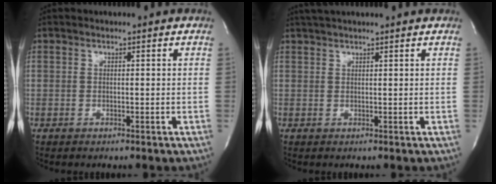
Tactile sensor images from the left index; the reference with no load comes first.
{"total": 4.4, "force": [3.9, -0.2, 2.1], "torque": [-0.032, 0.026, 0.059]}